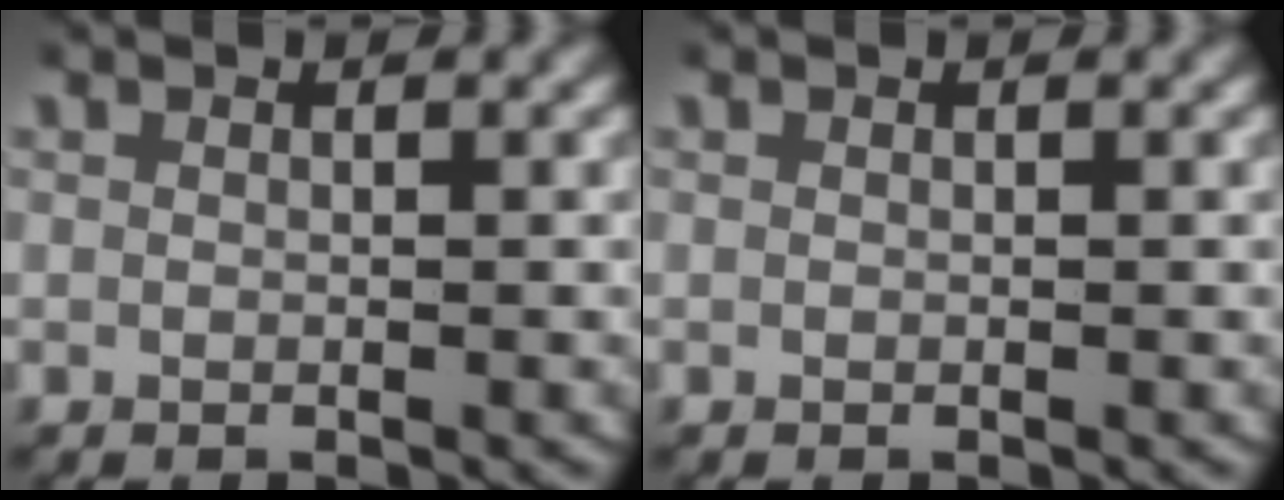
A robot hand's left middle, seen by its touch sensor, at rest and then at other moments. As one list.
[{"total": 0.0}]